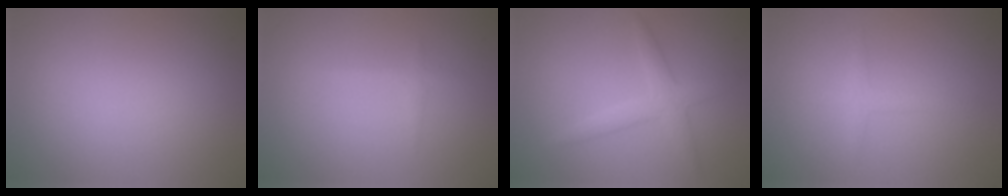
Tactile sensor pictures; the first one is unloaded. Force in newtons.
{"total": 0.7, "press": 0.7, "slide": 0.0}
{"total": 2.6, "press": 2.6, "slide": 0.2}
{"total": 1.3, "press": 1.3, "slide": 0.1}